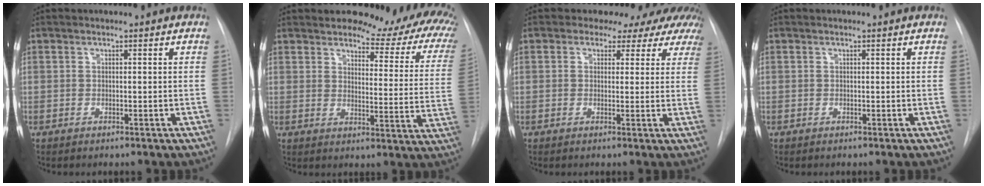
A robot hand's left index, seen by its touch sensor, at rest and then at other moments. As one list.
[{"total": 16.6, "force": [13.7, 5.2, 7.7], "torque": [-0.071, -0.044, 0.139]}, {"total": 12.3, "force": [10.8, 5.3, 2.4], "torque": [-0.010, 0.012, 0.094]}, {"total": 0.0}]